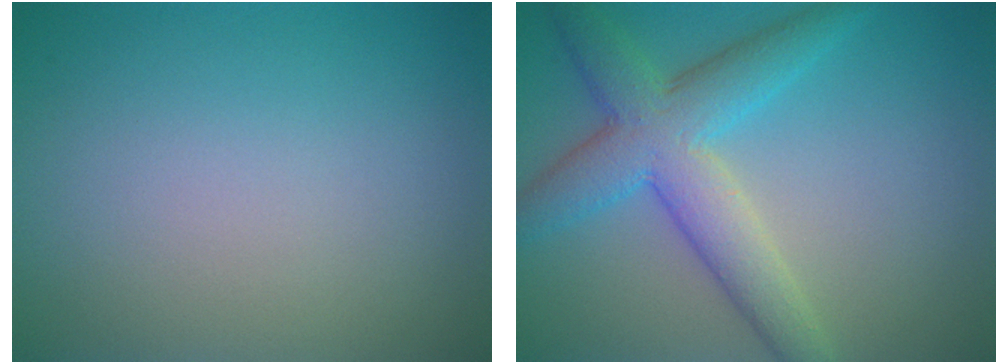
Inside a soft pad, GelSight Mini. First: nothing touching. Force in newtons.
{"total": 5.3, "press": 5.3, "slide": 0.2}